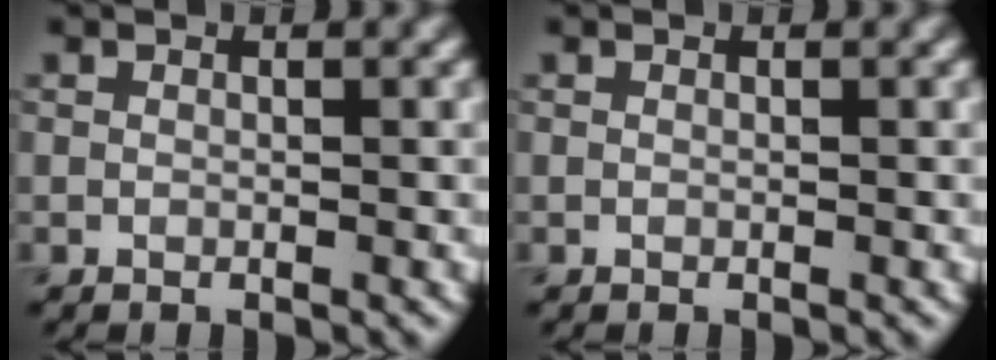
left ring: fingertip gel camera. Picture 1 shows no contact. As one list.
[{"total": 0.0}]